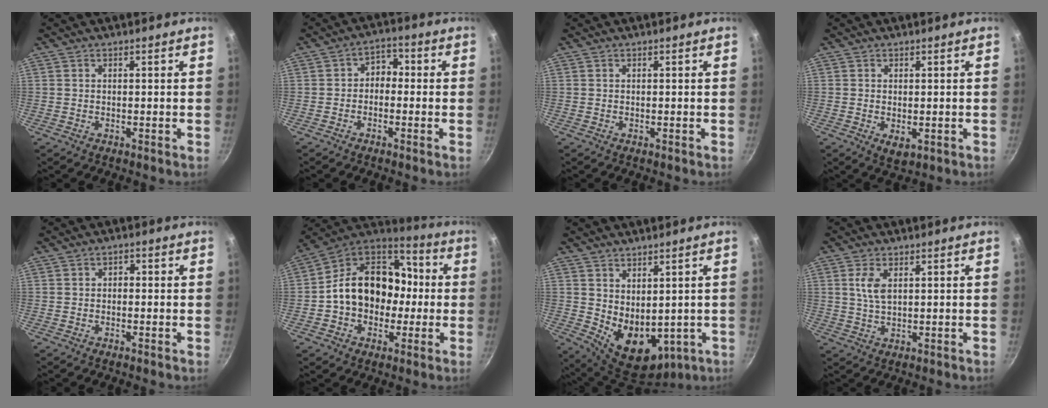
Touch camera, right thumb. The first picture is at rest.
{"total": 4.1, "force": [-0.7, 3.2, 2.4], "torque": [-0.013, 0.022, -0.025]}
{"total": 0.0}
{"total": 2.8, "force": [-0.4, 1.7, 2.2], "torque": [-0.034, -0.011, -0.002]}
{"total": 1.3, "force": [-0.4, 1.0, 0.7], "torque": [-0.012, 0.007, -0.008]}
{"total": 18.8, "force": [-1.2, 14.9, 11.4], "torque": [-0.151, 0.053, -0.030]}
{"total": 11.2, "force": [1.1, 7.7, 8.1], "torque": [-0.102, -0.034, 0.050]}
{"total": 4.3, "force": [1.3, 2.2, 3.4], "torque": [-0.068, -0.005, 0.027]}